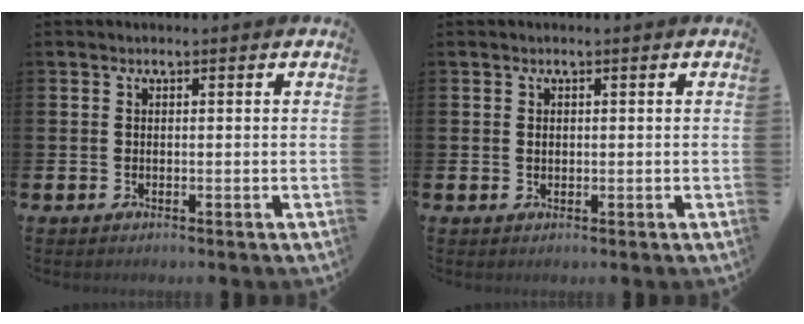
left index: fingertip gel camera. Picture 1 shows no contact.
{"total": 0.7, "force": [0.2, 0.5, 0.4], "torque": [0.003, 0.000, 0.001]}